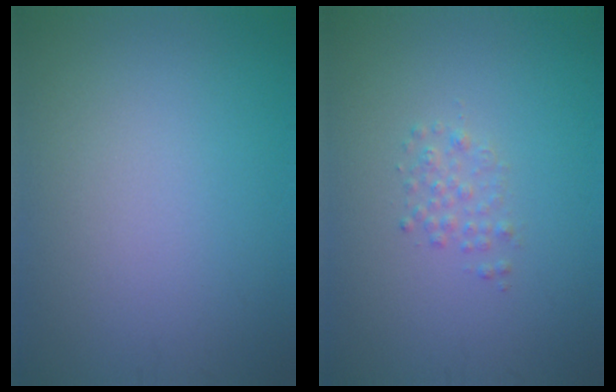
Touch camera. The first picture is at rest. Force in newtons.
{"total": 1.2, "press": 1.2, "slide": 0.0}